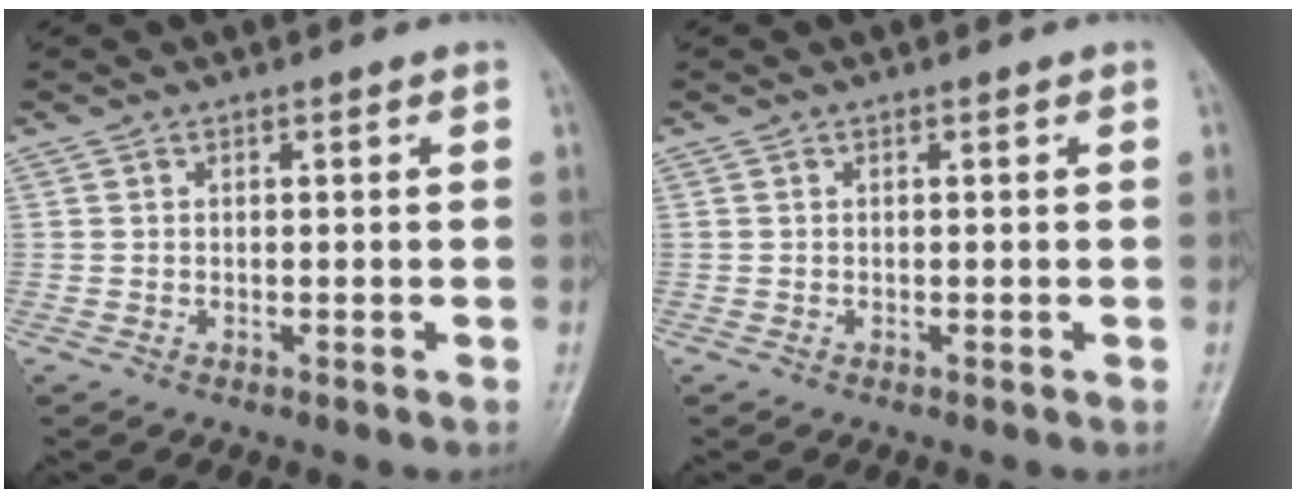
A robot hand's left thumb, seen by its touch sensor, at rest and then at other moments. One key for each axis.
{"total": 0.0}